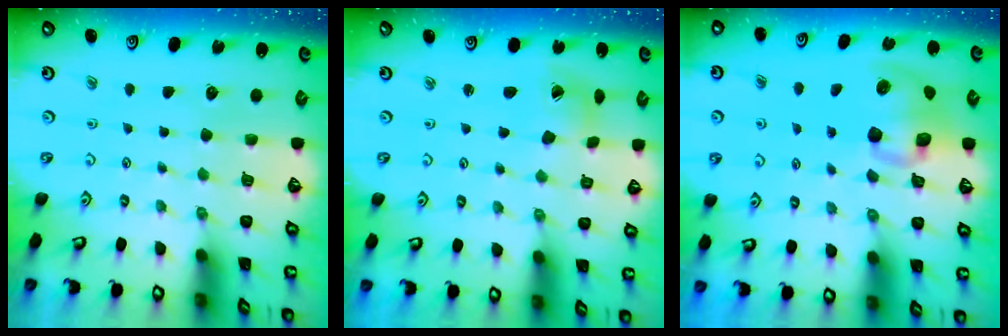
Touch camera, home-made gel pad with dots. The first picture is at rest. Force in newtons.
{"total": 4.2, "press": 4.1, "slide": 0.5}
{"total": 10.8, "press": 10.6, "slide": 1.5}